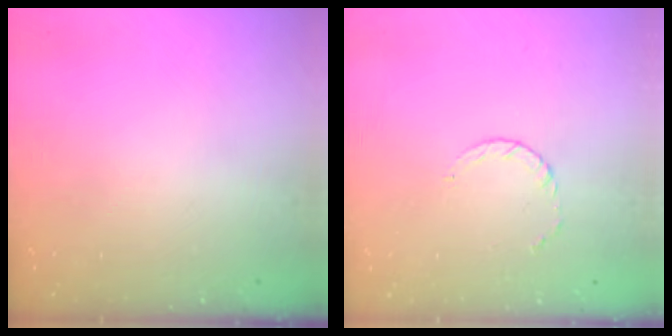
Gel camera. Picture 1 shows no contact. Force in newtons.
{"total": 3.2, "press": 3.2, "slide": 0.4}